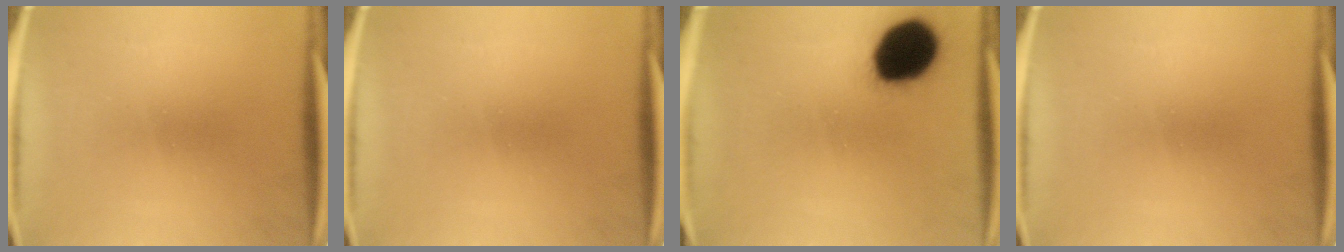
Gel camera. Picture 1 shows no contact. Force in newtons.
{"total": 0.0}
{"total": 17.7}
{"total": 0.0}